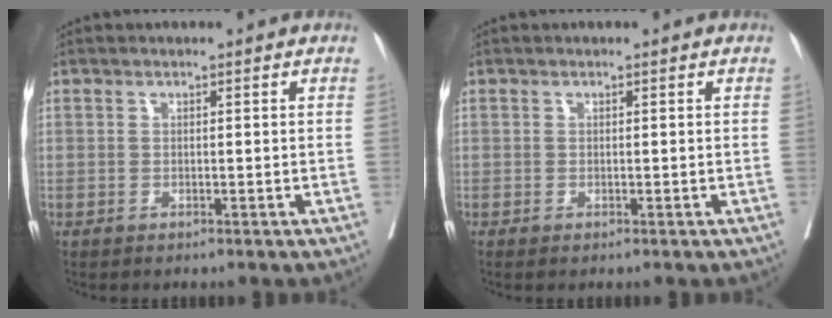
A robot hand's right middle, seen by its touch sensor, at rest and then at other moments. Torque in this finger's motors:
{"motor_torque": [0.83, -1.31, -0.02, 0.00]}